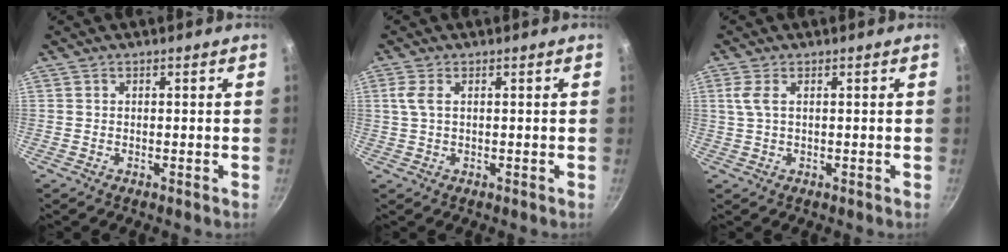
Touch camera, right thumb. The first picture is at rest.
{"total": 2.6, "force": [0.7, 1.2, 2.3], "torque": [-0.052, 0.004, 0.015]}
{"total": 2.8, "force": [0.8, 1.1, 2.4], "torque": [-0.058, 0.003, 0.018]}